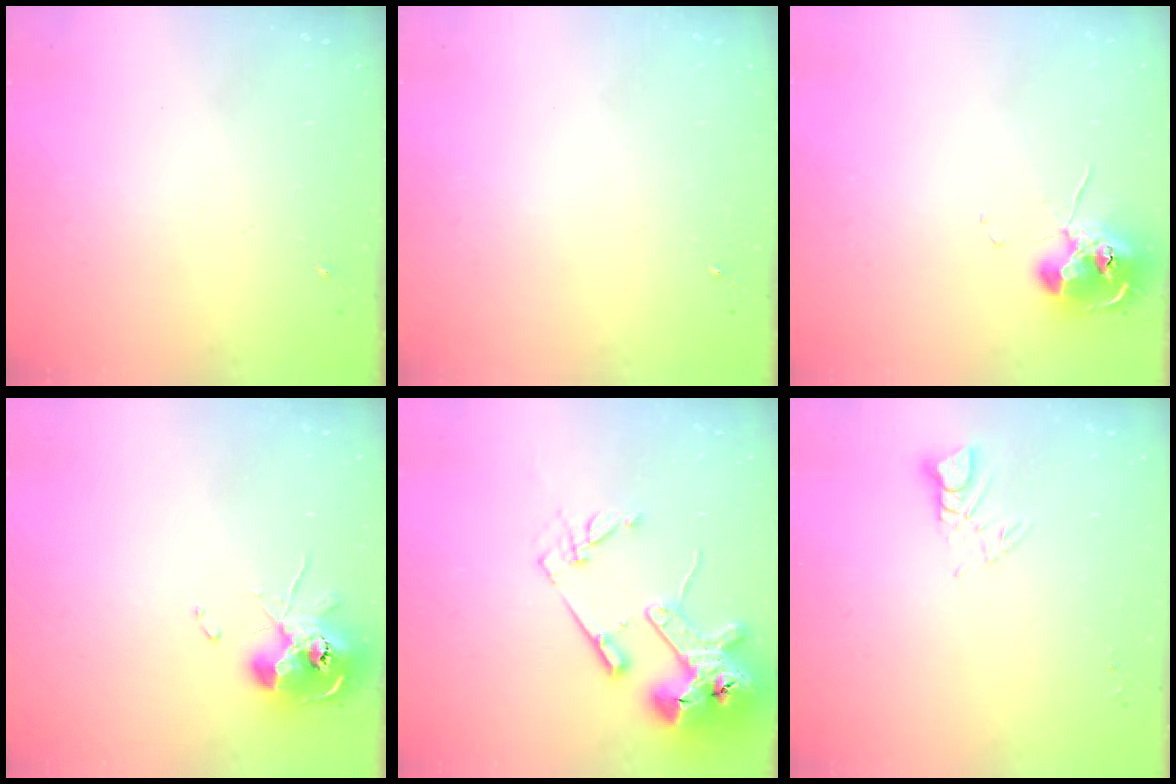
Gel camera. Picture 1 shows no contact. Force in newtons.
{"total": 0.0}
{"total": 10.1, "press": 10.0, "slide": 0.9}
{"total": 10.2, "press": 10.1, "slide": 1.4}
{"total": 16.8, "press": 16.7, "slide": 1.9}
{"total": 3.8, "press": 3.7, "slide": 0.3}